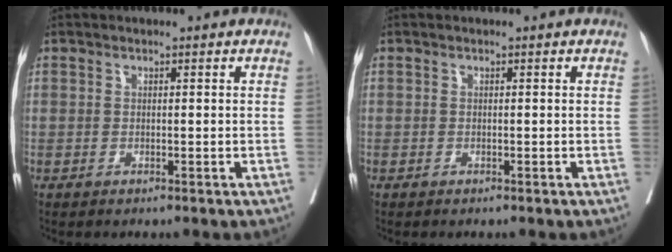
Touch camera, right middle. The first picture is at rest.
{"total": 0.0}